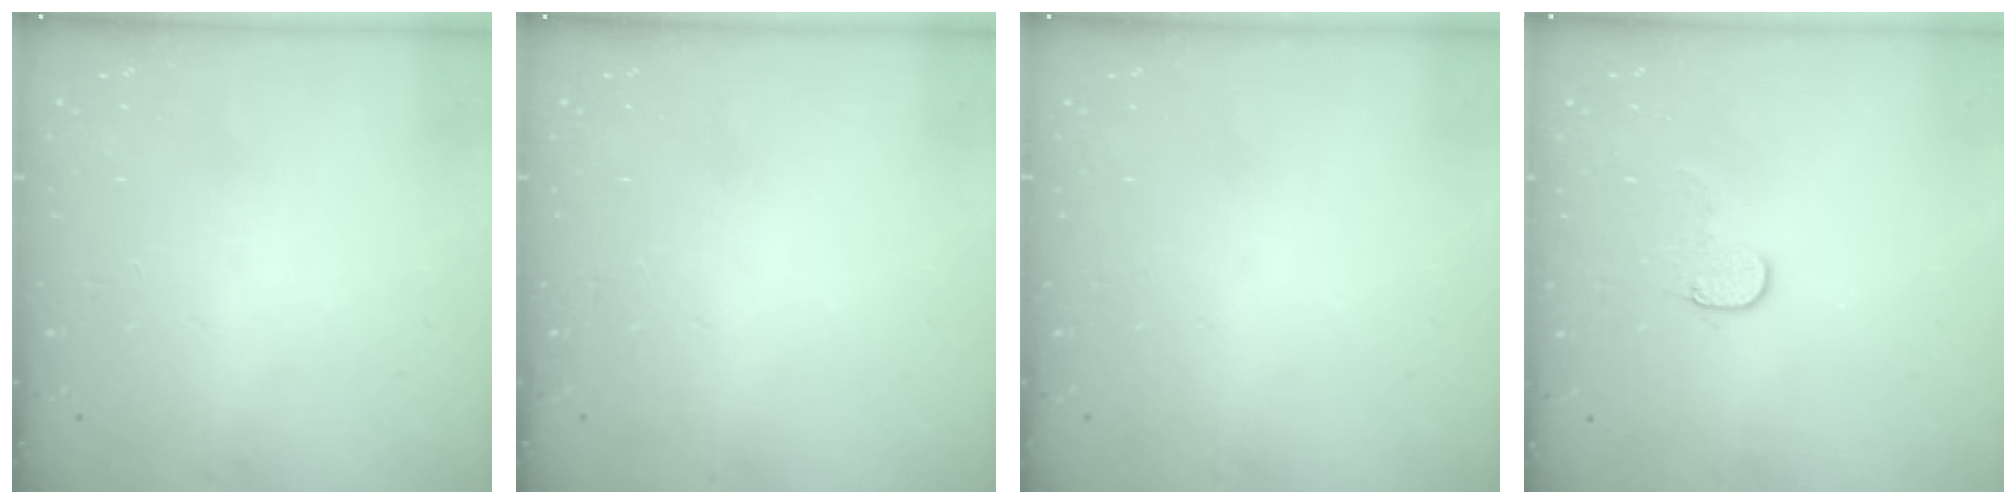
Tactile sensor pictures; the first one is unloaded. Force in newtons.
{"total": 0.0}
{"total": 0.0}
{"total": 5.5, "press": 5.5, "slide": 0.5}